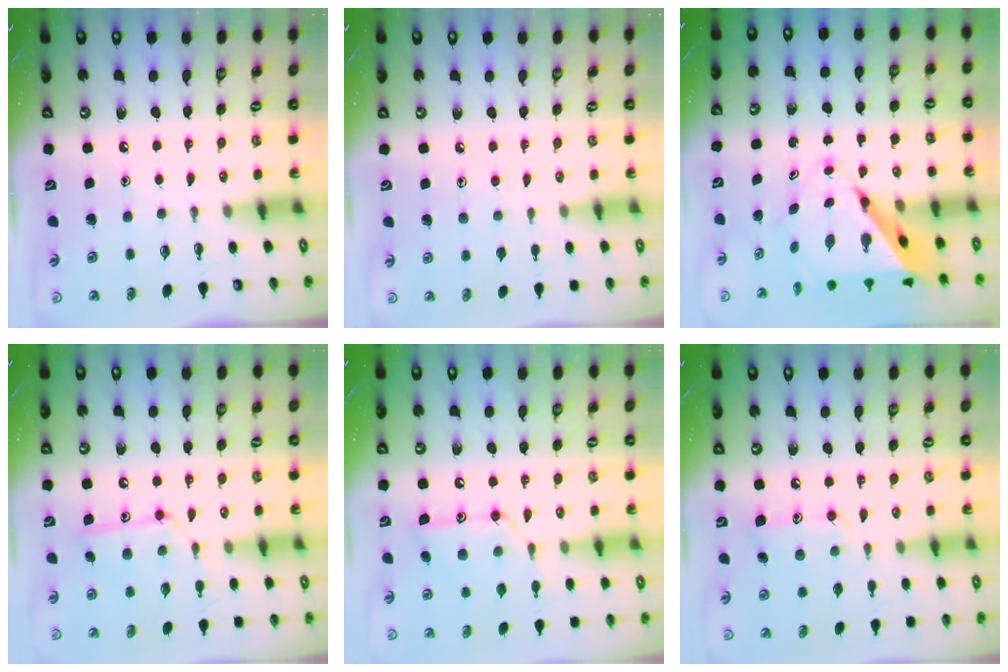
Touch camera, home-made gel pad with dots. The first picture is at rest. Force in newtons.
{"total": 5.2, "press": 5.2, "slide": 0.7}
{"total": 9.9, "press": 9.9, "slide": 0.7}
{"total": 12.5, "press": 12.5, "slide": 0.9}
{"total": 13.7, "press": 13.7, "slide": 1.1}
{"total": 9.6, "press": 9.6, "slide": 0.5}